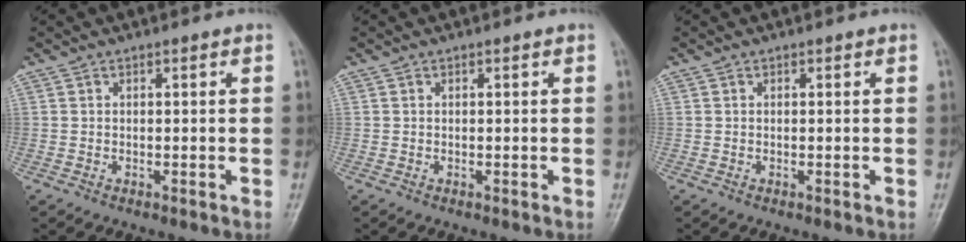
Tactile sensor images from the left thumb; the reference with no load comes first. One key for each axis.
{"total": 0.0}
{"total": 0.0}